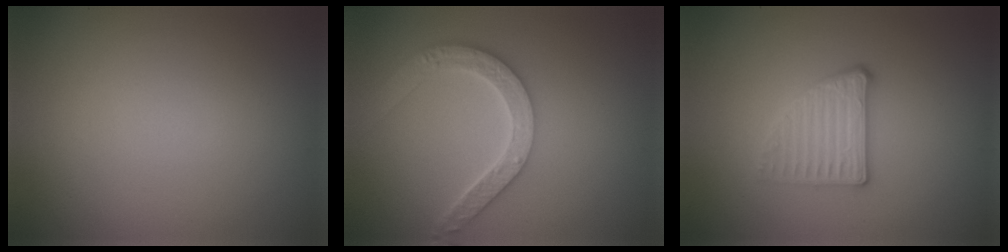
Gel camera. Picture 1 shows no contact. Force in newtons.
{"total": 4.6, "press": 3.8, "slide": 2.6}
{"total": 2.8, "press": 2.5, "slide": 1.2}